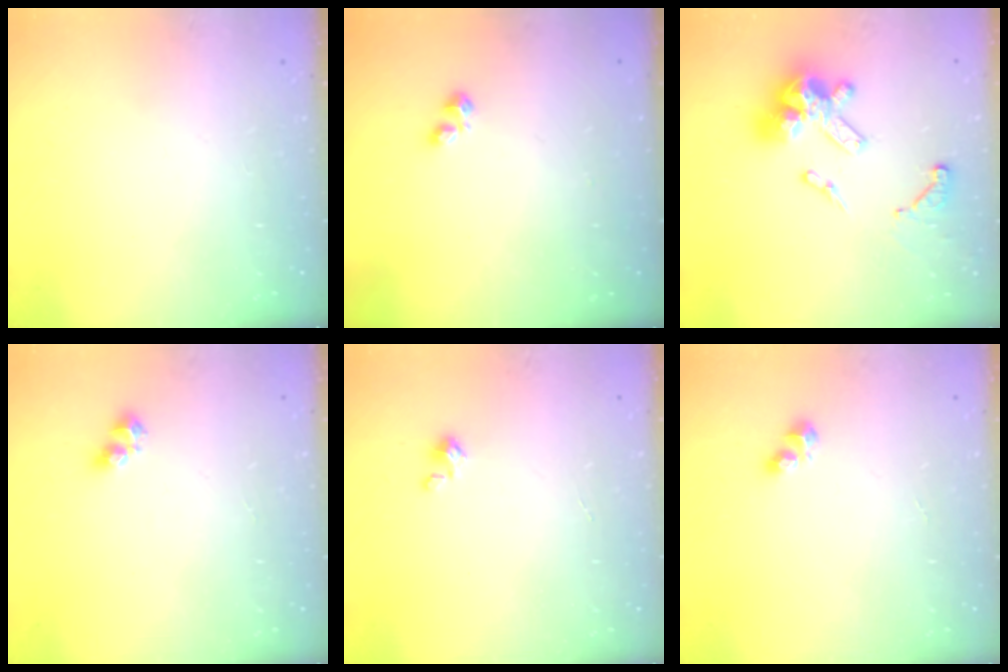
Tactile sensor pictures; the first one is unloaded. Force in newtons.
{"total": 1.0, "press": 0.9, "slide": 0.4}
{"total": 15.5, "press": 15.4, "slide": 1.2}
{"total": 5.4, "press": 5.4, "slide": 0.8}
{"total": 0.0}
{"total": 3.1, "press": 3.1, "slide": 0.4}